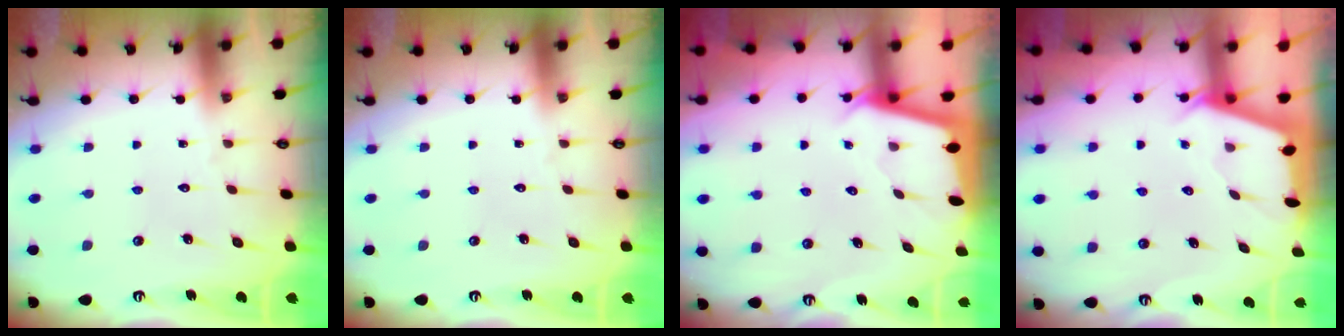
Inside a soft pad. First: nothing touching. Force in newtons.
{"total": 0.0}
{"total": 2.0, "press": 2.0, "slide": 0.2}
{"total": 2.2, "press": 2.1, "slide": 0.3}